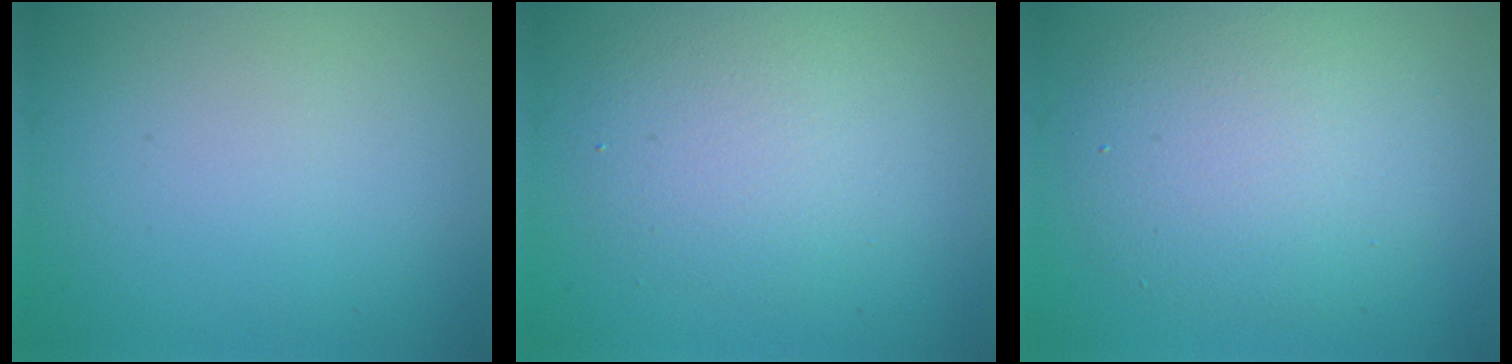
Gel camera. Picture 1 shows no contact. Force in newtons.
{"total": 2.5, "press": 2.5, "slide": 0.4}
{"total": 5.9, "press": 5.9, "slide": 0.4}